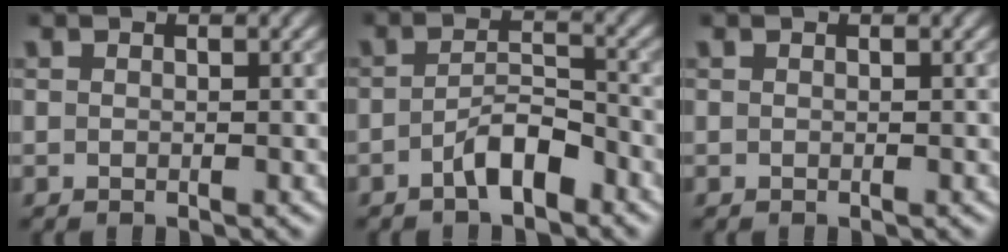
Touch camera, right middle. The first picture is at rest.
{"total": 3.4, "force": [-2.1, 1.1, 2.4], "torque": [-0.042, 0.009, -0.040]}
{"total": 0.0}